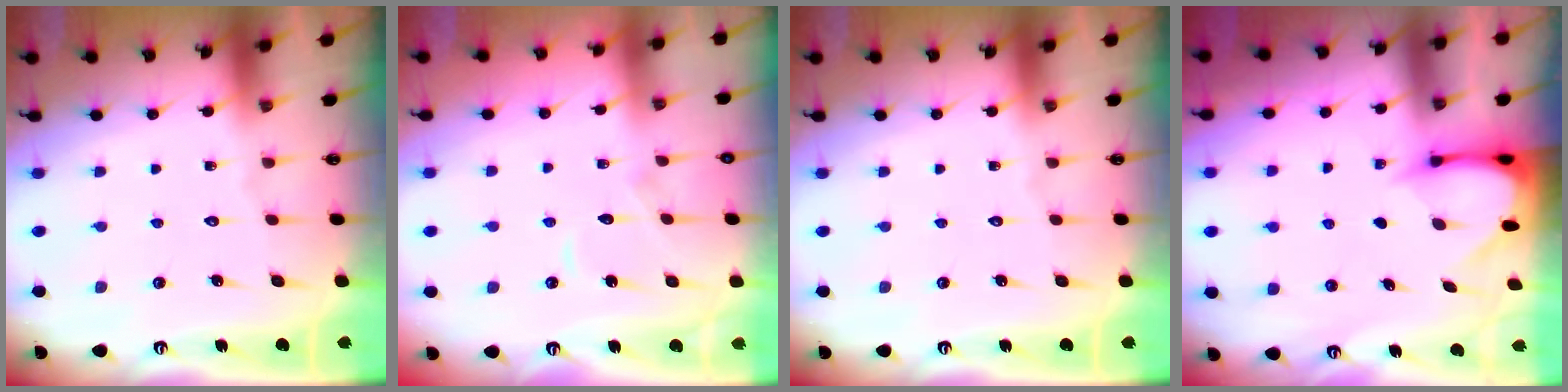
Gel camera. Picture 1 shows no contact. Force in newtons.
{"total": 6.1, "press": 6.0, "slide": 0.7}
{"total": 0.0}
{"total": 3.3, "press": 3.3, "slide": 0.3}